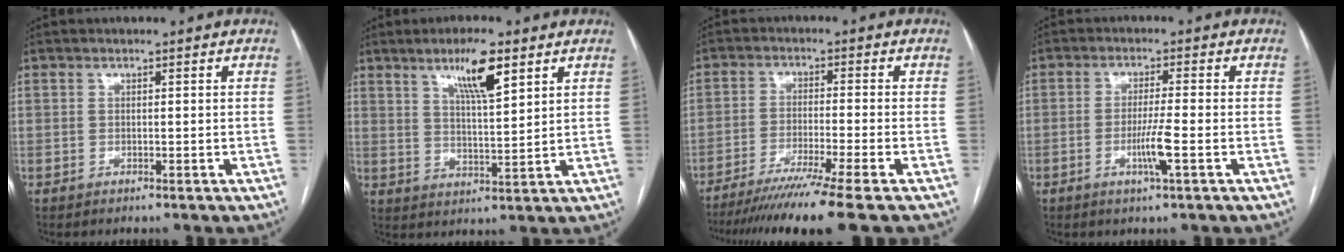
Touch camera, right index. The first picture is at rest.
{"total": 8.4, "force": [4.9, 1.2, 6.7], "torque": [-0.120, -0.003, 0.086]}
{"total": 12.9, "force": [-10.2, -2.6, 7.5], "torque": [-0.105, -0.038, -0.159]}
{"total": 4.8, "force": [-1.6, -0.4, 4.5], "torque": [-0.084, -0.010, -0.031]}